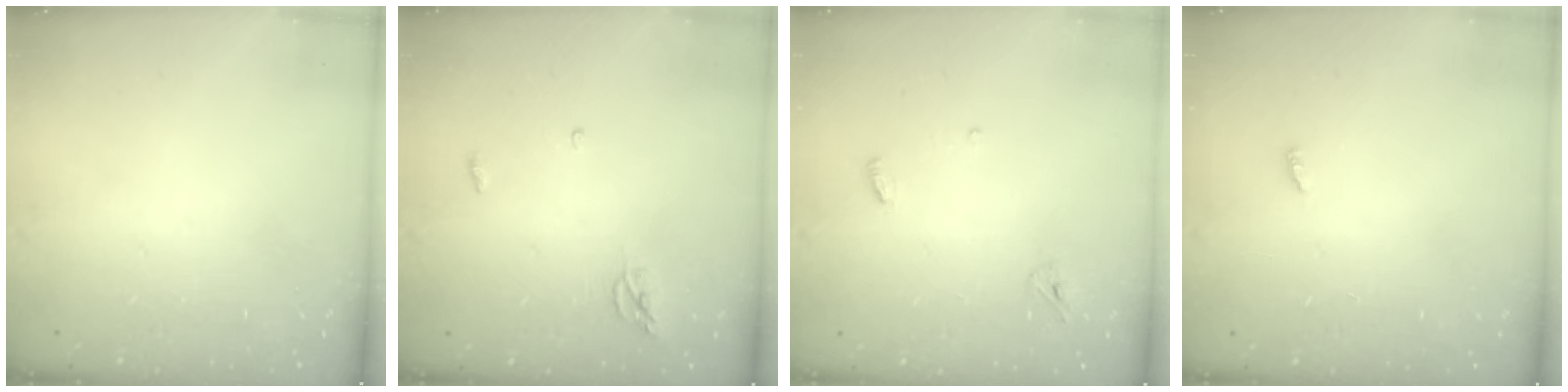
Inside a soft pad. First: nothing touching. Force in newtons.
{"total": 3.8, "press": 3.8, "slide": 0.4}
{"total": 3.7, "press": 3.6, "slide": 0.3}
{"total": 2.3, "press": 2.3, "slide": 0.2}